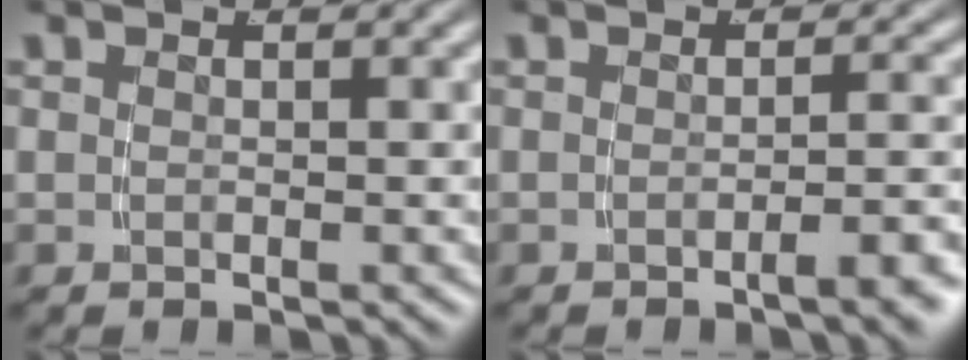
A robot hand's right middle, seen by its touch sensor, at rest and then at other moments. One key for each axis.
{"total": 2.4, "fx": -1.7, "fy": -0.2, "fz": 1.6, "tx": -0.017, "ty": 0.010, "tz": -0.033}